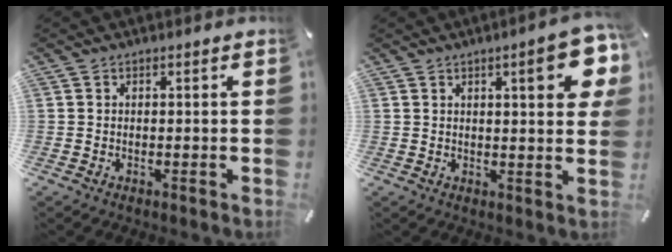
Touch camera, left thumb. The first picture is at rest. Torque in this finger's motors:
{"motor_torque": [1.59, 2.01, 0.94, -0.75, 0.12]}